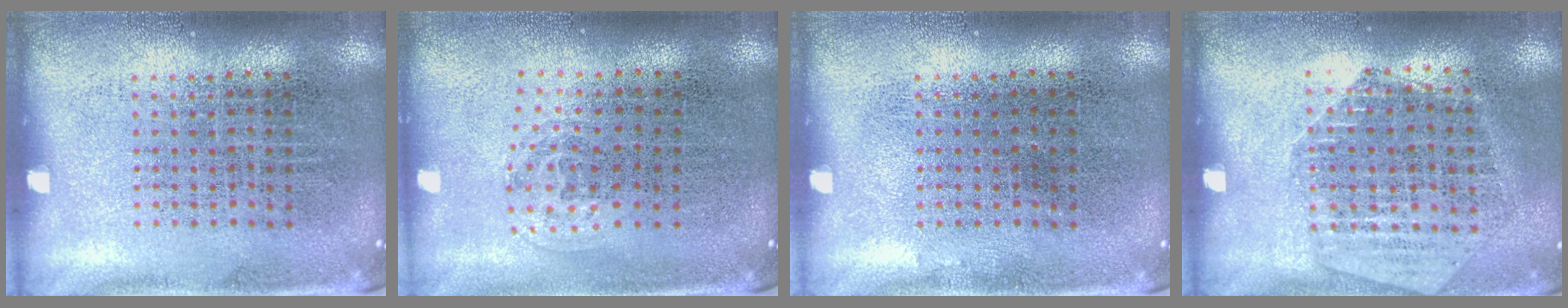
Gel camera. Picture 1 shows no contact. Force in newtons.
{"total": 1.0, "press": 0.6, "slide": 0.7}
{"total": 0.0}
{"total": 1.5, "press": 1.5, "slide": 0.0}